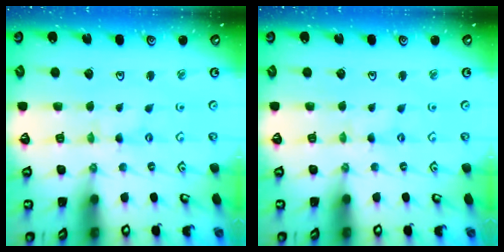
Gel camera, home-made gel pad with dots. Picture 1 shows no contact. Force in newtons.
{"total": 1.0, "press": 1.0, "slide": 0.0}